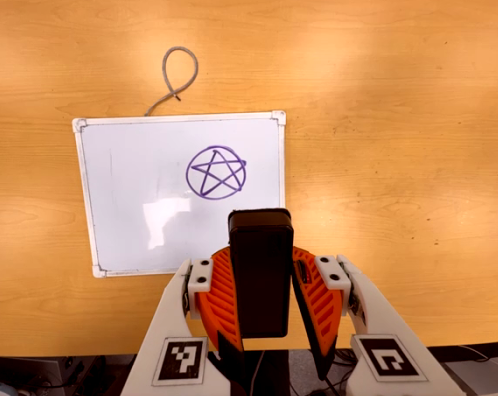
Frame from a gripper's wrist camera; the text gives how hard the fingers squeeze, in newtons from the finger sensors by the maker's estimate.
{"total": 8.8, "left": 7.9, "right": 9.6}